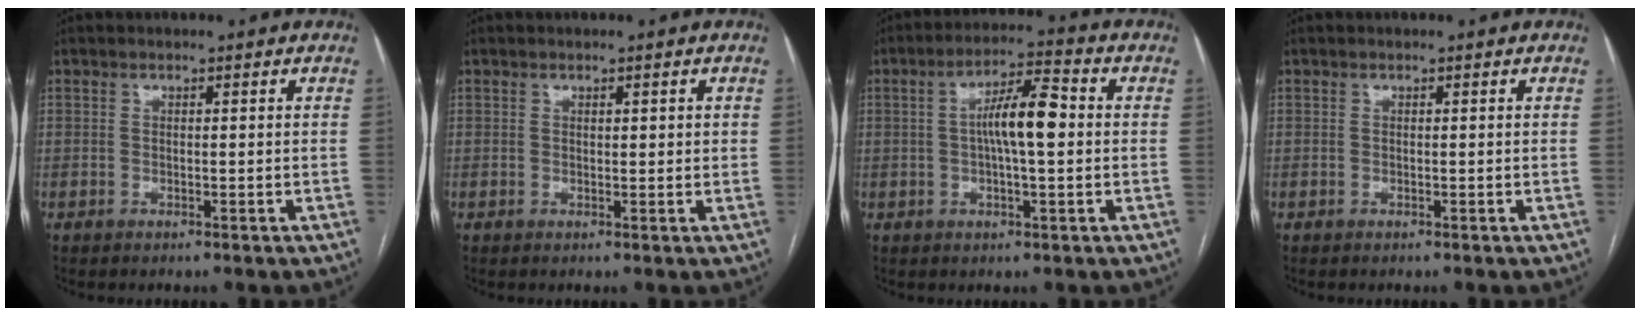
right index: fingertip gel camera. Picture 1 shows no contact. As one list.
[{"total": 1.3, "force": [0.5, 0.5, 1.1], "torque": [-0.014, 0.003, 0.006]}, {"total": 8.2, "force": [0.4, 1.4, 8.0], "torque": [-0.145, 0.018, 0.002]}, {"total": 0.0}]